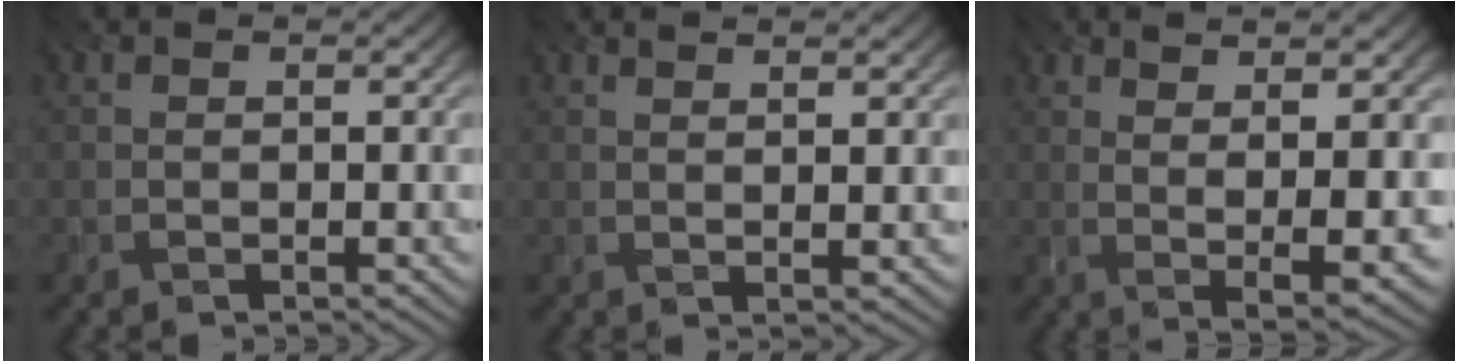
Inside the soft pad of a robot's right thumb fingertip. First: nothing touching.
{"total": 3.3, "force": [2.3, 0.2, 2.3], "torque": [-0.030, -0.001, 0.037]}
{"total": 9.4, "force": [3.1, 2.3, 8.5], "torque": [-0.126, 0.012, 0.047]}